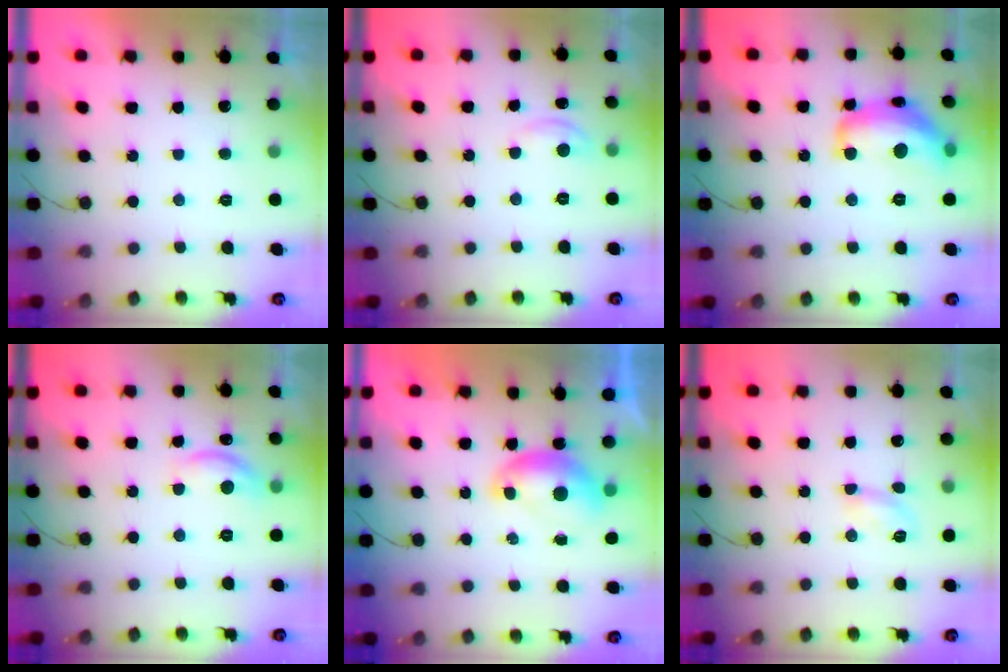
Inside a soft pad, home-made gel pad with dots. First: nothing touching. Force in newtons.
{"total": 2.9, "press": 2.8, "slide": 0.3}
{"total": 15.9, "press": 15.9, "slide": 0.8}
{"total": 10.6, "press": 10.5, "slide": 0.7}
{"total": 7.6, "press": 7.5, "slide": 1.2}
{"total": 4.3, "press": 4.3, "slide": 0.6}